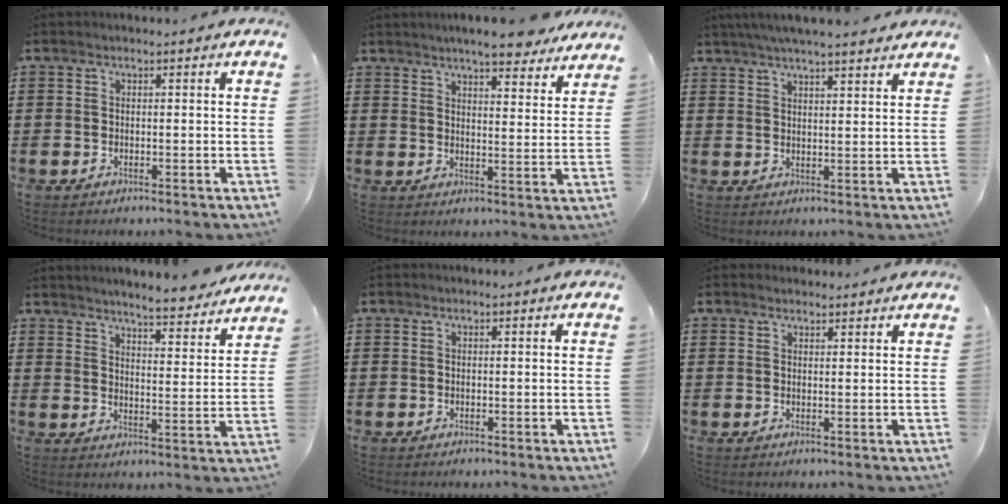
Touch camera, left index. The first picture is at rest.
{"total": 6.7, "force": [6.1, 0.4, 2.8], "torque": [-0.057, -0.025, 0.105]}
{"total": 4.4, "force": [4.1, 0.0, 1.8], "torque": [-0.045, -0.008, 0.072]}
{"total": 5.3, "force": [5.2, -0.4, 1.1], "torque": [-0.036, -0.036, 0.088]}
{"total": 0.0}
{"total": 1.6, "force": [1.5, 0.3, 0.1], "torque": [-0.005, 0.003, 0.030]}